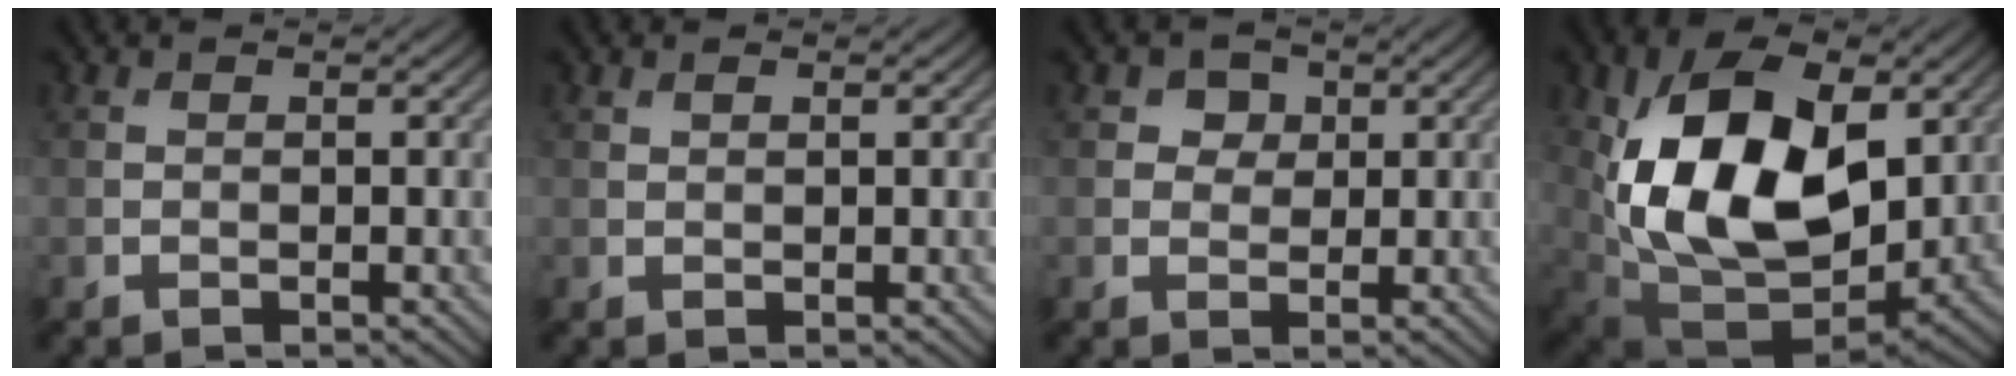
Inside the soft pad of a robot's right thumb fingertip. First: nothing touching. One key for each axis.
{"total": 0.6, "fx": 0.4, "fy": 0.2, "fz": 0.4, "tx": -0.011, "ty": 0.000, "tz": 0.009}
{"total": 2.6, "fx": 0.9, "fy": 2.2, "fz": 1.0, "tx": -0.016, "ty": -0.004, "tz": 0.012}
{"total": 17.1, "fx": 2.4, "fy": 10.7, "fz": 13.2, "tx": -0.261, "ty": -0.012, "tz": 0.051}